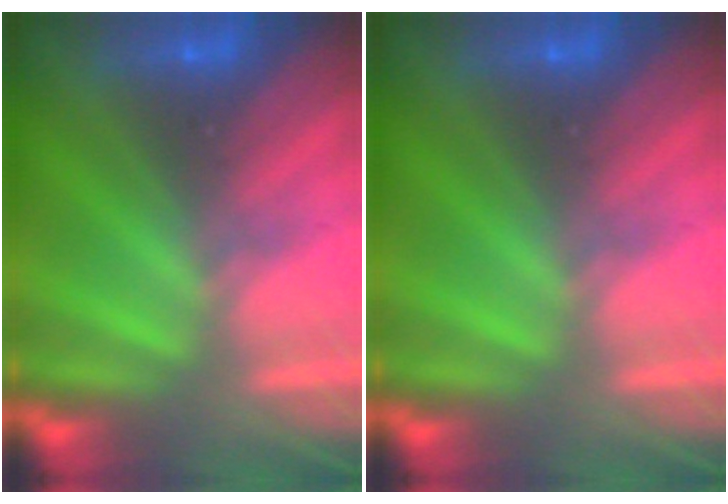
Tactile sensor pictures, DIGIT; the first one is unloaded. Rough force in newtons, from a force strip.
{"total": 0.0}